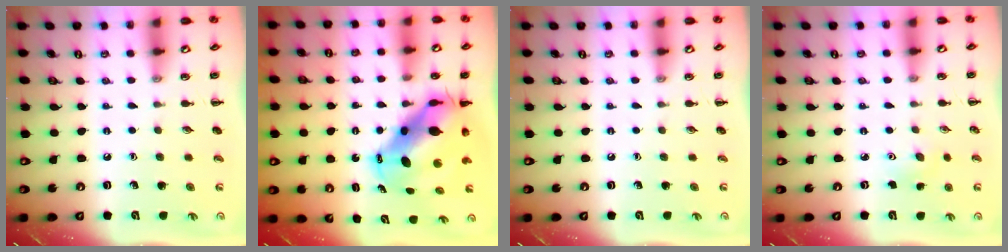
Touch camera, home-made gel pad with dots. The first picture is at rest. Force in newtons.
{"total": 11.6, "press": 11.2, "slide": 3.0}
{"total": 0.0}
{"total": 4.1, "press": 3.9, "slide": 1.2}